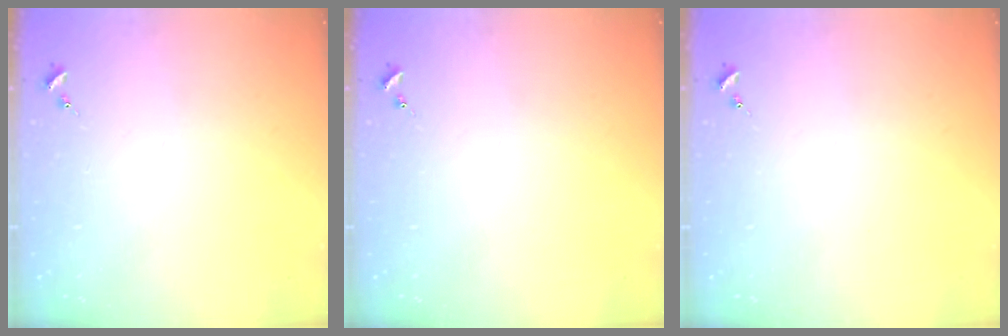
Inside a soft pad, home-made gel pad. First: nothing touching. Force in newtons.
{"total": 0.0}
{"total": 0.0}